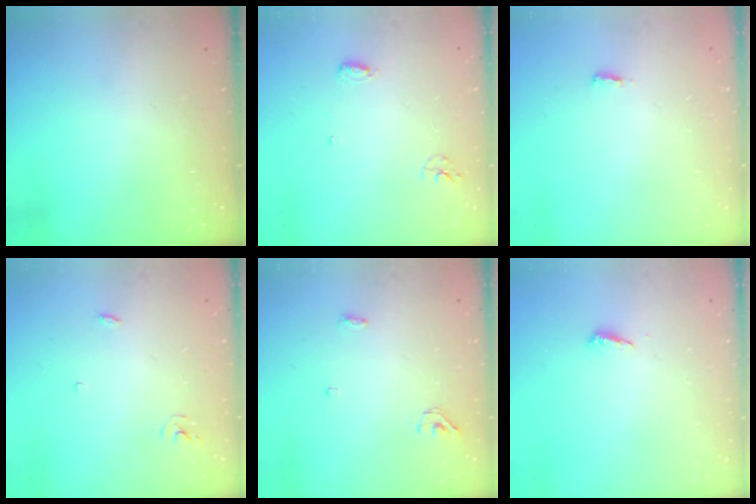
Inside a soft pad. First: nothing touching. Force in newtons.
{"total": 5.4, "press": 5.3, "slide": 1.1}
{"total": 2.6, "press": 2.4, "slide": 1.0}
{"total": 3.0, "press": 3.0, "slide": 0.2}
{"total": 3.7, "press": 3.6, "slide": 0.9}
{"total": 3.5, "press": 3.5, "slide": 0.3}